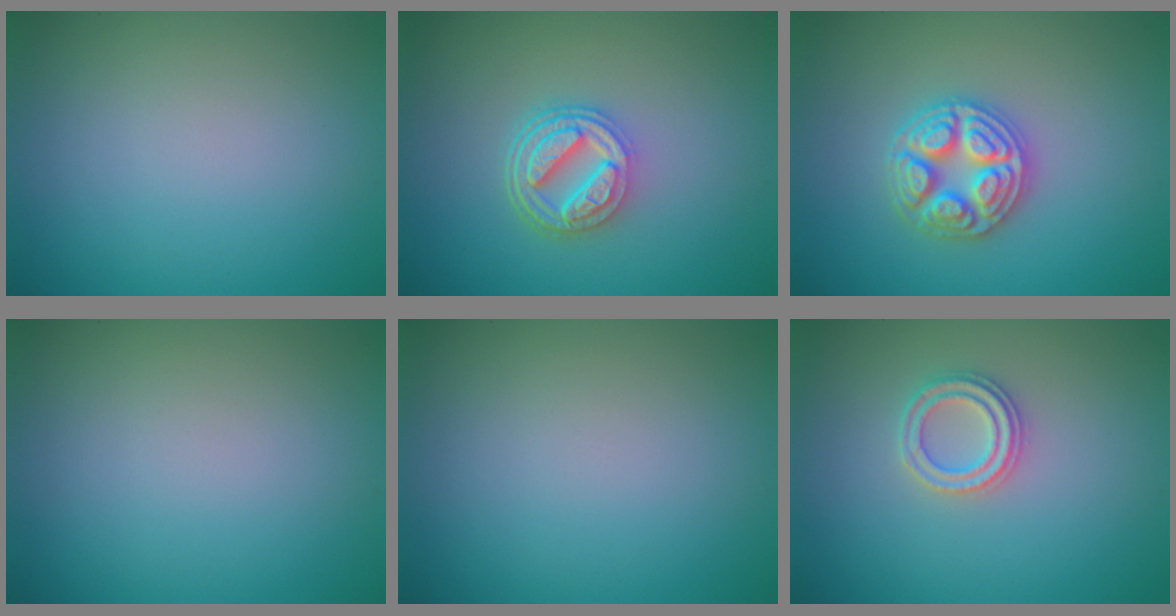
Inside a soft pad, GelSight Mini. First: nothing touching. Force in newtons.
{"total": 4.6, "press": 3.4, "slide": 3.2}
{"total": 4.9, "press": 4.9, "slide": 0.6}
{"total": 0.0}
{"total": 0.0}
{"total": 2.3, "press": 2.3, "slide": 0.4}